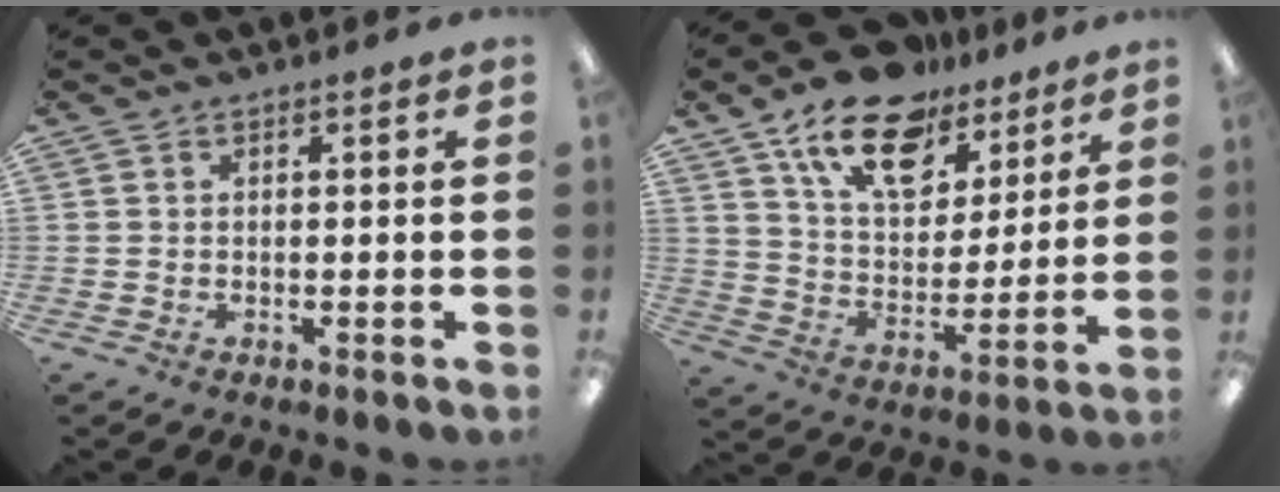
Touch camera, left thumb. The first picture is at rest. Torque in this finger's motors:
{"motor_torque": [0.18, 0.16, 1.41, -1.36, 0.24]}